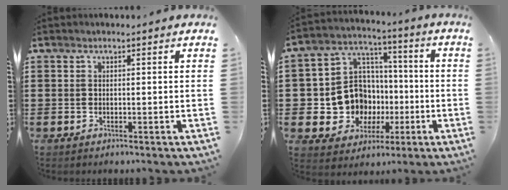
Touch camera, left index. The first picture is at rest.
{"total": 10.4, "force": [-1.2, 9.7, 3.6], "torque": [-0.107, 0.003, -0.014]}